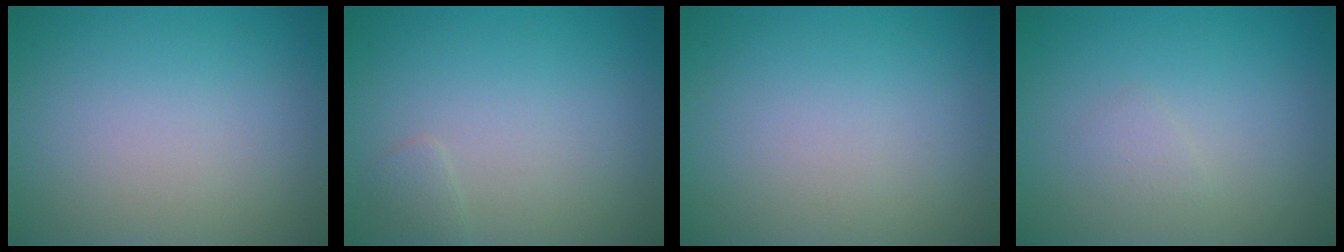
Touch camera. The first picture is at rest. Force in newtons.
{"total": 0.8, "press": 0.8, "slide": 0.0}
{"total": 0.0}
{"total": 0.8, "press": 0.8, "slide": 0.1}